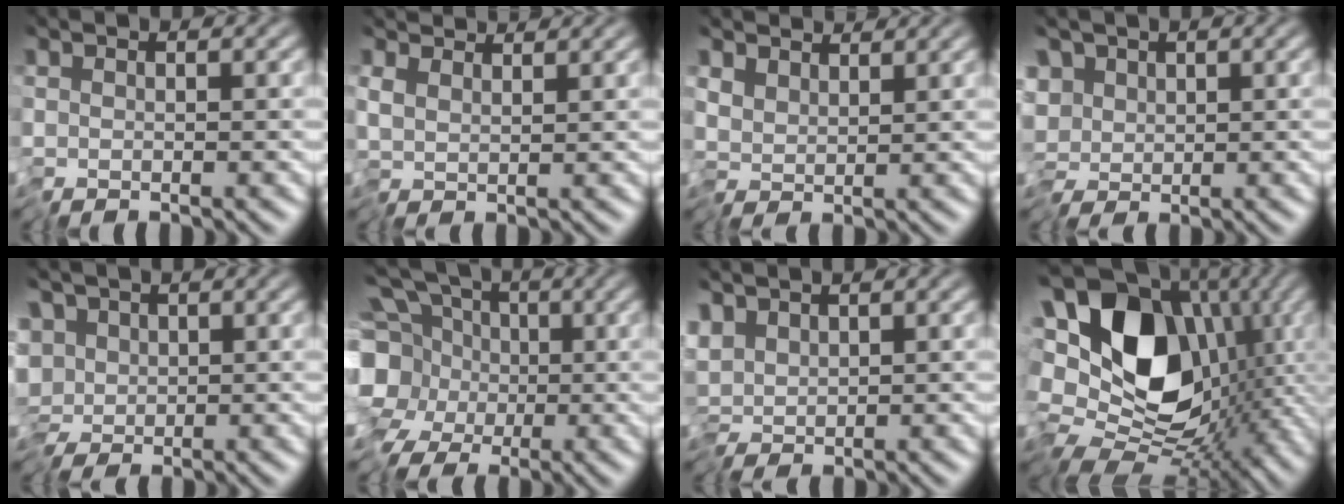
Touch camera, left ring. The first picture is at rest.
{"total": 2.4, "force": [2.0, 0.7, 1.1], "torque": [-0.025, 0.007, 0.033]}
{"total": 2.5, "force": [1.7, 1.4, 1.2], "torque": [-0.023, 0.007, 0.022]}
{"total": 3.0, "force": [-0.4, 2.0, 2.2], "torque": [-0.034, 0.009, -0.018]}
{"total": 5.5, "force": [-0.7, 4.1, 3.7], "torque": [-0.036, 0.010, -0.025]}
{"total": 10.0, "force": [-1.7, 8.5, 5.1], "torque": [-0.104, -0.007, -0.049]}
{"total": 1.6, "force": [0.3, 0.7, 1.4], "torque": [-0.022, 0.005, 0.000]}
{"total": 16.5, "force": [0.3, 12.1, 11.2], "torque": [-0.169, 0.006, 0.012]}